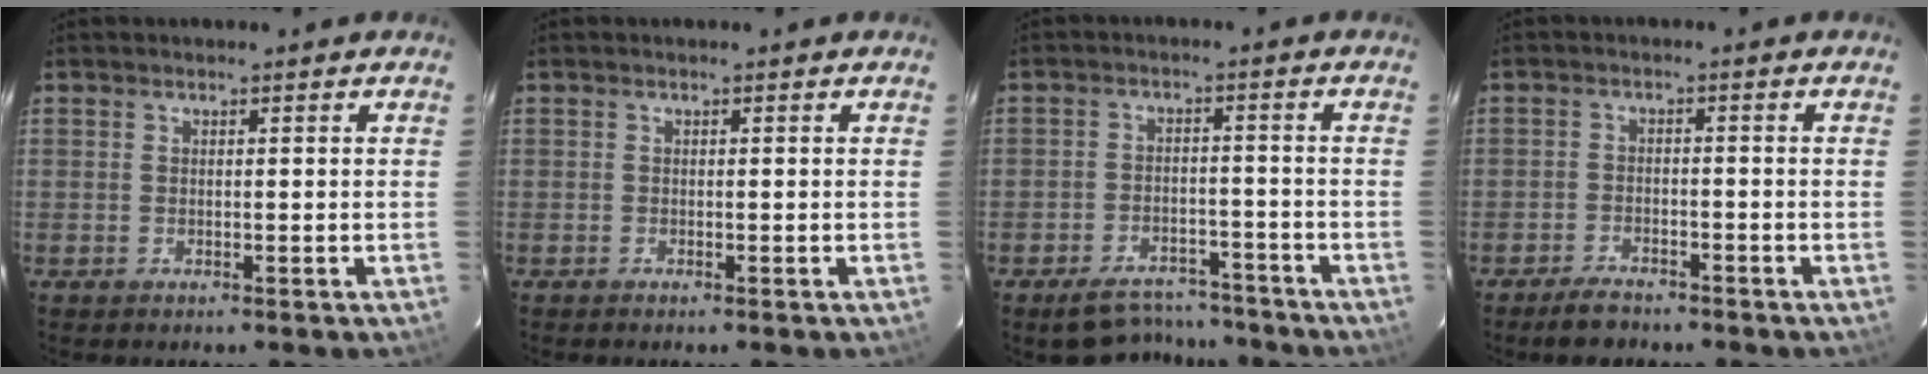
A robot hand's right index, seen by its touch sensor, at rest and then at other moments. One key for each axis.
{"total": 0.0}
{"total": 9.9, "fx": -8.6, "fy": 4.0, "fz": 2.8, "tx": -0.066, "ty": 0.010, "tz": -0.111}
{"total": 4.6, "fx": -3.9, "fy": 1.7, "fz": 1.7, "tx": -0.048, "ty": 0.003, "tz": -0.066}